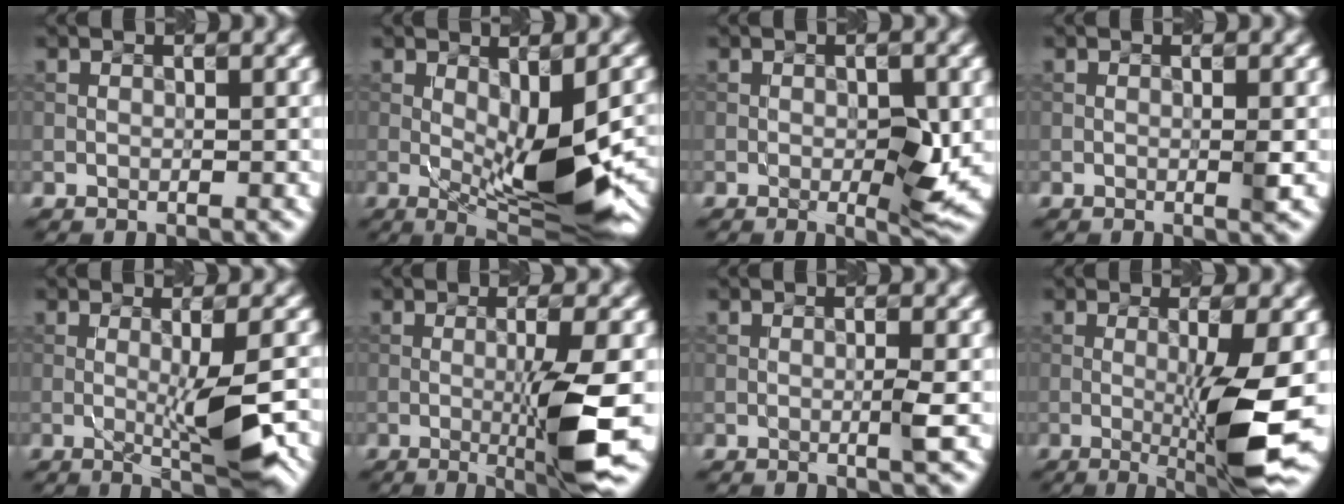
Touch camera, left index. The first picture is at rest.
{"total": 9.4, "force": [-1.3, 2.7, 8.9], "torque": [-0.143, -0.016, -0.010]}
{"total": 3.1, "force": [-0.5, 0.5, 3.0], "torque": [-0.049, -0.004, 0.000]}
{"total": 1.1, "force": [-0.1, 0.2, 1.1], "torque": [-0.019, -0.001, -0.002]}
{"total": 5.6, "force": [-0.8, 1.0, 5.4], "torque": [-0.082, -0.009, -0.003]}
{"total": 6.2, "force": [-1.3, 0.5, 6.1], "torque": [-0.100, -0.006, -0.016]}
{"total": 1.4, "force": [-0.2, 0.2, 1.4], "torque": [-0.027, -0.005, -0.005]}
{"total": 7.6, "force": [-1.3, 1.0, 7.4], "torque": [-0.117, -0.012, -0.011]}